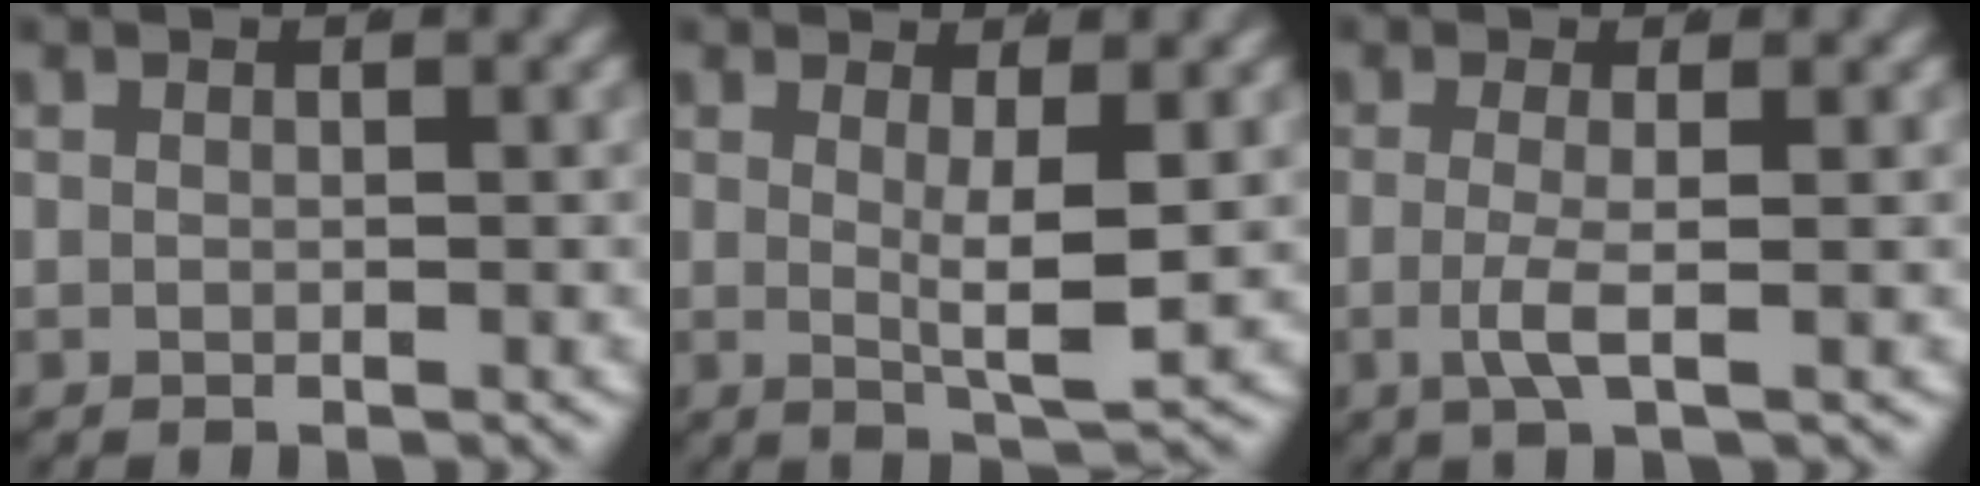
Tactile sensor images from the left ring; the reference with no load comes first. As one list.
[{"total": 3.5, "force": [0.6, 0.2, 3.5], "torque": [-0.061, -0.020, 0.018]}, {"total": 2.3, "force": [-0.6, 0.1, 2.3], "torque": [-0.061, -0.016, -0.003]}]